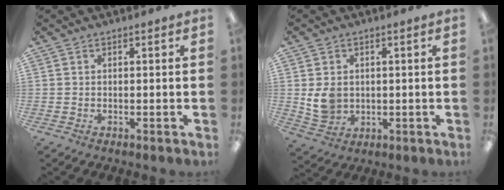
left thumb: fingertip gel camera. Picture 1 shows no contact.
{"total": 5.9, "force": [0.7, 5.1, 2.9], "torque": [-0.050, 0.003, 0.015]}